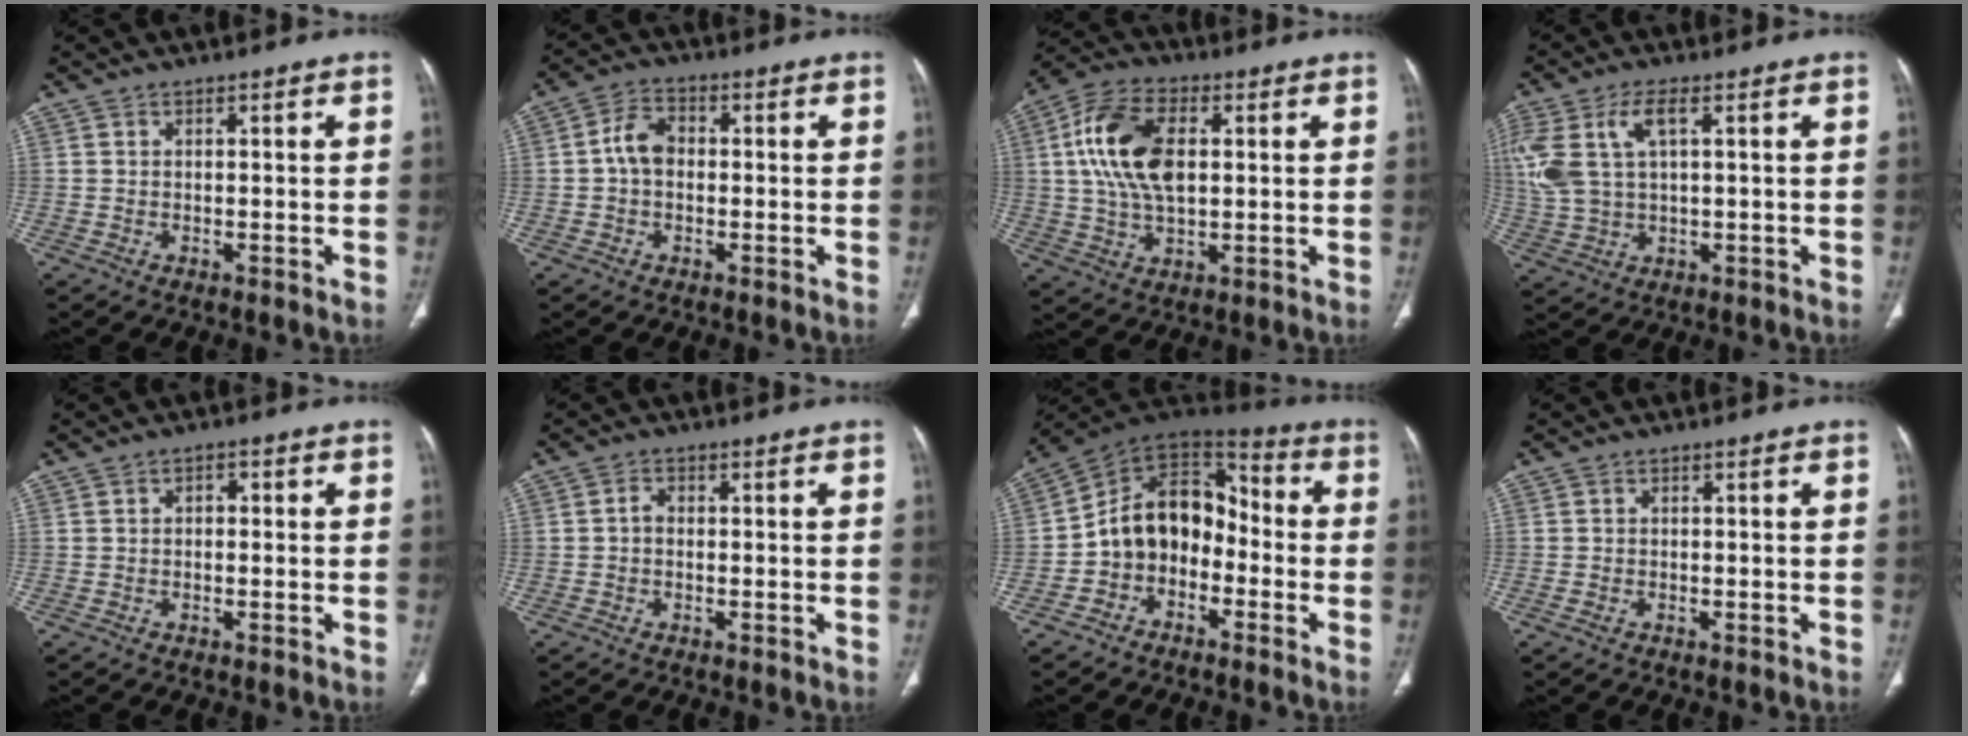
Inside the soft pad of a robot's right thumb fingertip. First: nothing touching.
{"total": 5.3, "force": [-0.1, 3.8, 3.7], "torque": [-0.063, 0.017, -0.011]}
{"total": 14.8, "force": [2.5, 8.4, 12.0], "torque": [-0.234, 0.012, 0.045]}
{"total": 11.9, "force": [3.5, 5.8, 9.8], "torque": [-0.239, 0.012, 0.080]}
{"total": 1.6, "force": [0.1, 1.1, 1.2], "torque": [-0.013, 0.009, -0.002]}
{"total": 1.6, "force": [-0.3, 1.2, 1.0], "torque": [-0.012, 0.004, -0.008]}
{"total": 13.5, "force": [-3.1, 10.3, 8.2], "torque": [-0.100, 0.071, -0.068]}
{"total": 0.8, "force": [-0.4, 0.5, 0.5], "torque": [-0.015, 0.002, -0.007]}